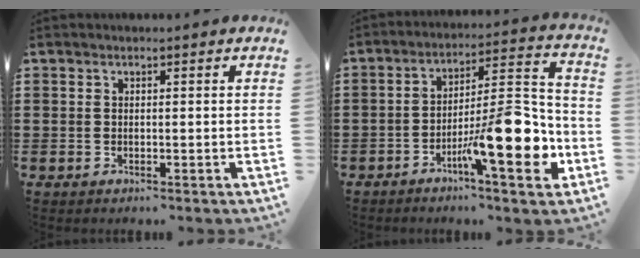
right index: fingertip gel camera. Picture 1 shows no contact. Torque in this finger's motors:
{"motor_torque": [2.14, 0.00, 1.05, 0.21]}